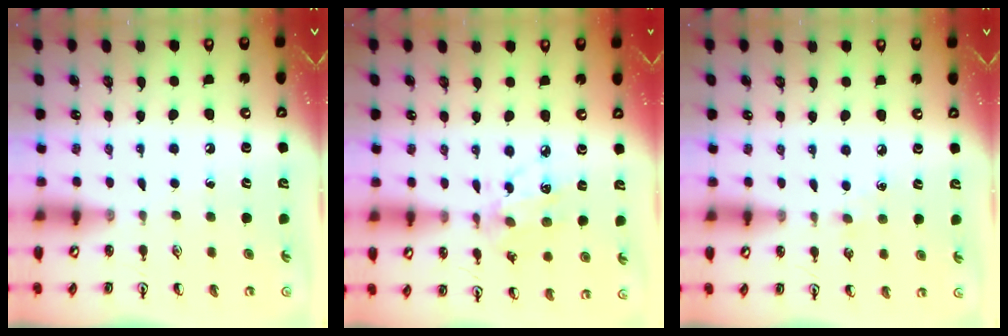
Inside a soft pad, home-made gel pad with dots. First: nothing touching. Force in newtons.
{"total": 8.7, "press": 8.7, "slide": 0.6}
{"total": 3.6, "press": 3.6, "slide": 0.6}